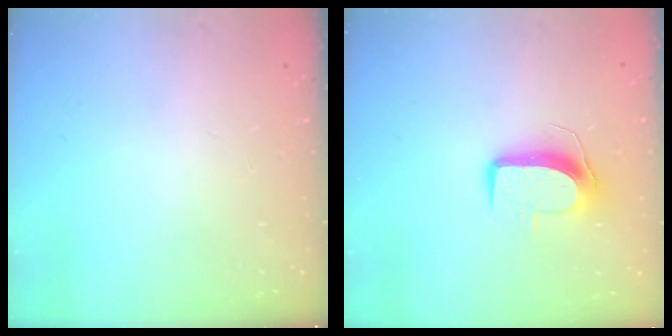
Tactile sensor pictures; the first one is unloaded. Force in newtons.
{"total": 9.5, "press": 9.5, "slide": 0.3}